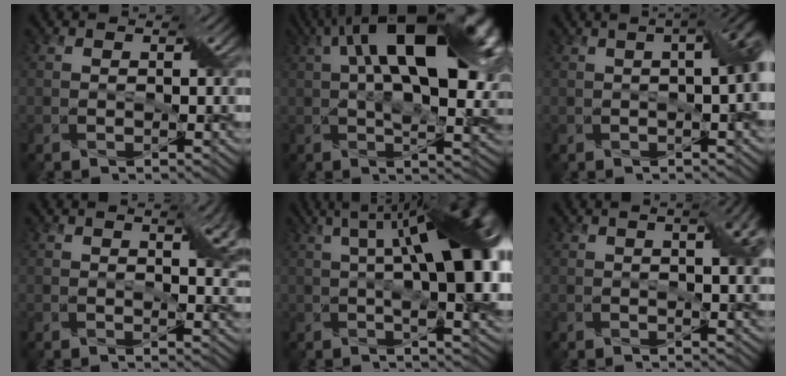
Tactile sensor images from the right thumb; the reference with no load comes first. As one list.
[{"total": 18.1, "force": [5.0, 7.8, 15.6], "torque": [-0.238, 0.033, 0.063]}, {"total": 8.2, "force": [0.4, 3.3, 7.5], "torque": [-0.053, 0.028, -0.013]}, {"total": 4.7, "force": [2.0, 1.7, 3.9], "torque": [-0.048, 0.004, 0.033]}, {"total": 15.9, "force": [2.3, 5.8, 14.6], "torque": [-0.190, 0.034, 0.022]}, {"total": 5.2, "force": [1.5, 2.0, 4.6], "torque": [-0.032, 0.013, 0.008]}]